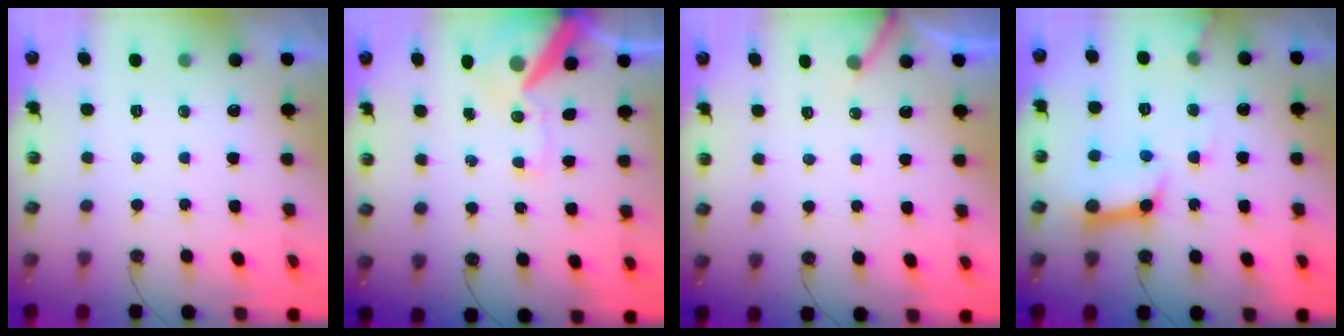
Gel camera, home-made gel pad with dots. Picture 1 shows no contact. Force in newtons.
{"total": 13.9, "press": 13.7, "slide": 2.2}
{"total": 4.8, "press": 4.8, "slide": 0.3}
{"total": 12.7, "press": 12.6, "slide": 1.5}